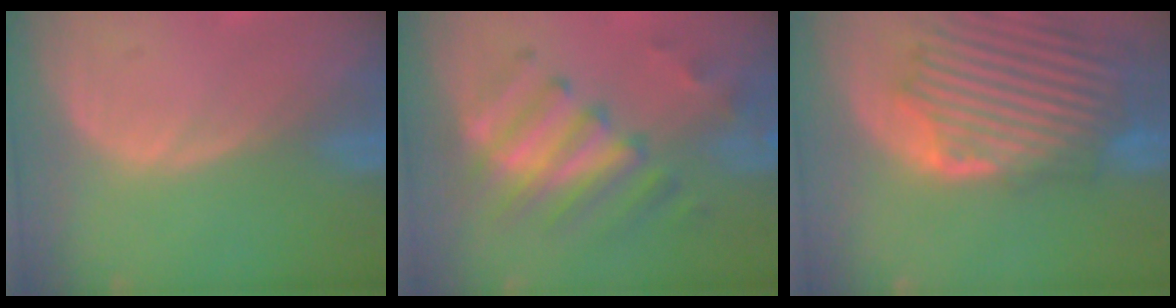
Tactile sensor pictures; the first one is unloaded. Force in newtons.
{"total": 8.0, "press": 7.7, "slide": 2.2}
{"total": 12.9, "press": 11.6, "slide": 5.7}